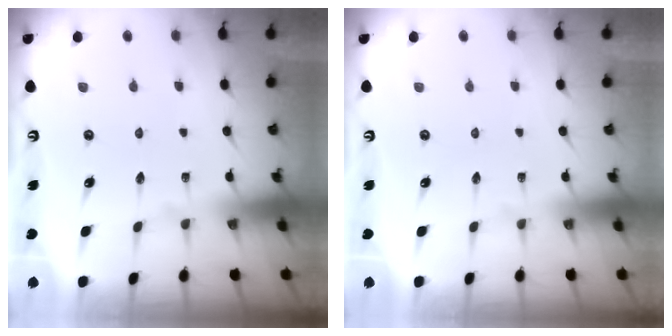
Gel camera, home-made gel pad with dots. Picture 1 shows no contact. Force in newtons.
{"total": 0.0}